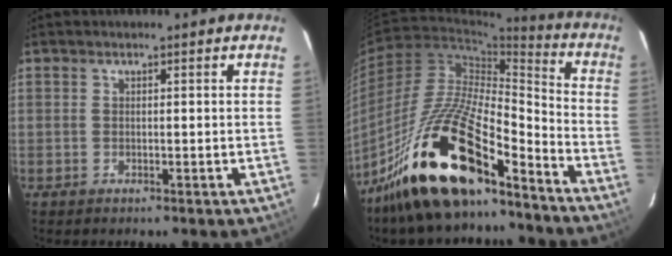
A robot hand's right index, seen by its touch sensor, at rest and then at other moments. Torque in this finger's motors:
{"motor_torque": [1.51, -0.63, 1.05, 0.21]}